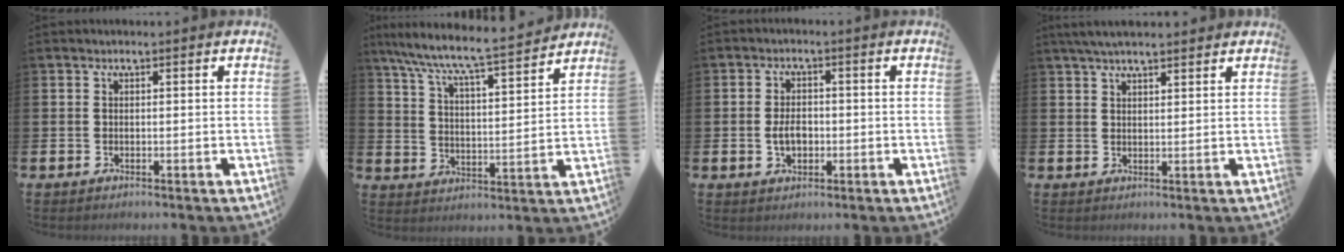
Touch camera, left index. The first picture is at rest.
{"total": 8.1, "force": [7.6, 0.1, 2.7], "torque": [-0.085, -0.062, 0.129]}
{"total": 3.2, "force": [-0.5, 2.1, 2.4], "torque": [-0.023, -0.005, -0.015]}
{"total": 3.9, "force": [3.4, 0.8, 1.7], "torque": [-0.036, -0.004, 0.062]}